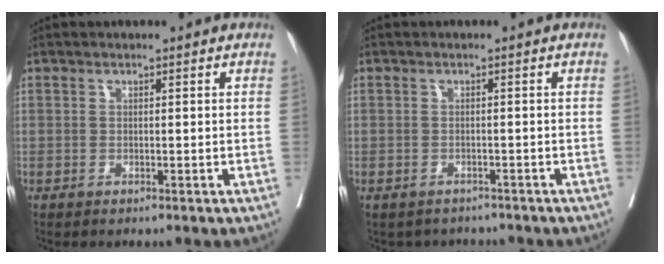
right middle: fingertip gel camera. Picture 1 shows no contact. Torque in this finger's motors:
{"motor_torque": [0.24, -0.24, -0.02, -0.01]}